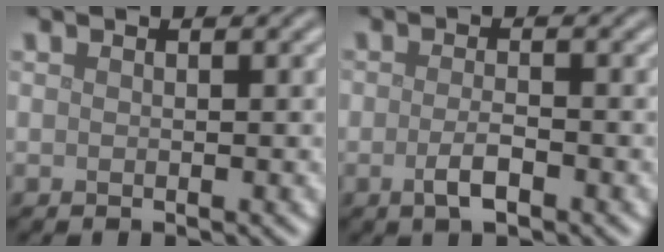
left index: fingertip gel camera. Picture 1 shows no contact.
{"total": 2.2, "force": [-1.1, 0.7, 1.8], "torque": [-0.039, -0.002, -0.022]}